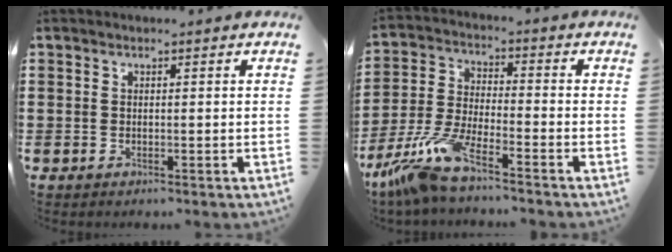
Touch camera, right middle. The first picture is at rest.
{"total": 8.4, "force": [-7.0, 0.6, 4.6], "torque": [-0.117, -0.011, -0.143]}